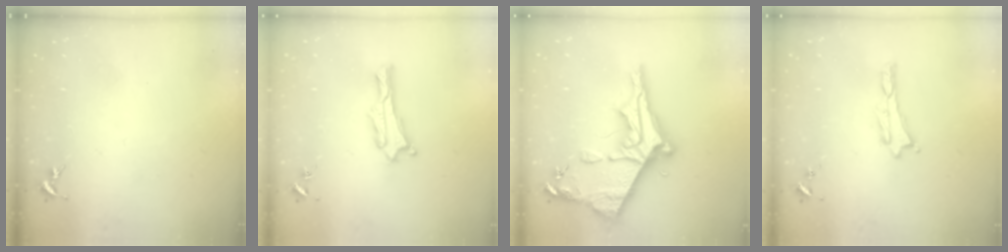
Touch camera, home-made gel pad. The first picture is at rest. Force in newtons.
{"total": 0.8, "press": 0.7, "slide": 0.2}
{"total": 10.1, "press": 10.1, "slide": 1.0}
{"total": 0.0}